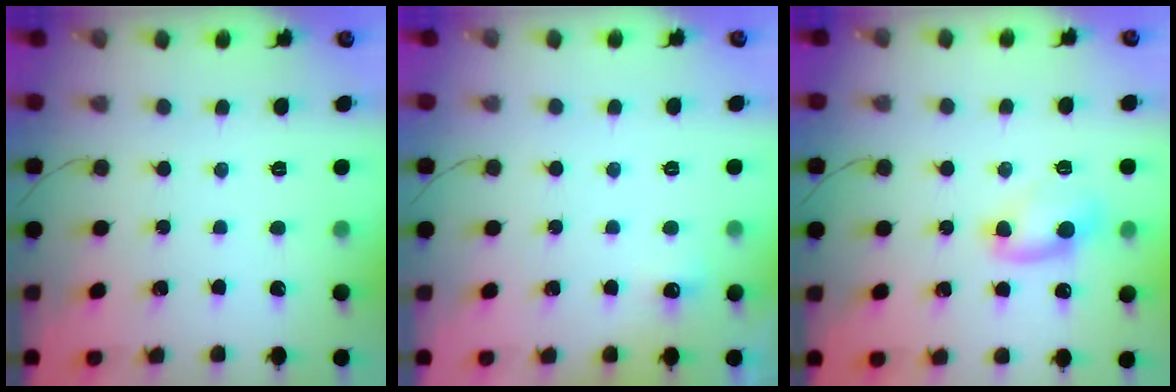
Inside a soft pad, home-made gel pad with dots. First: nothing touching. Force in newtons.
{"total": 4.5, "press": 4.3, "slide": 1.2}
{"total": 5.9, "press": 5.7, "slide": 1.4}